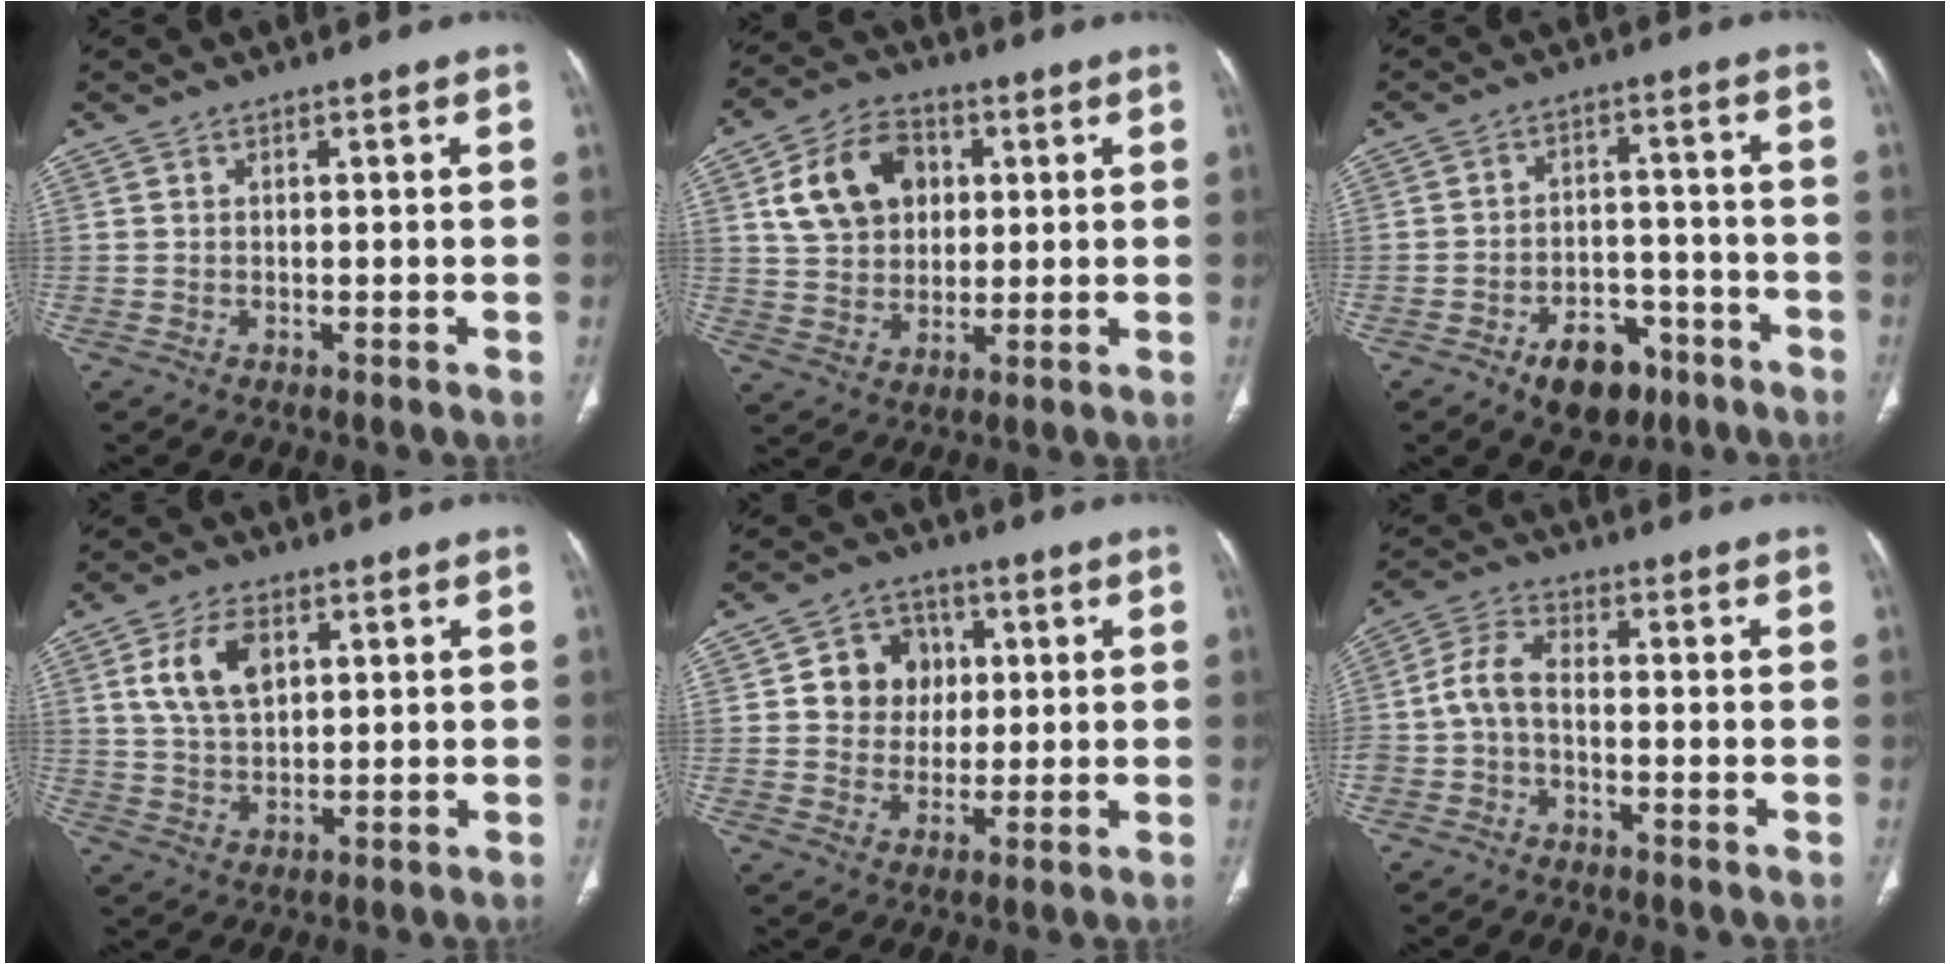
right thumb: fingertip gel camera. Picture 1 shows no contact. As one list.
[{"total": 13.3, "force": [3.7, 10.0, 7.9], "torque": [-0.113, 0.005, 0.066]}, {"total": 10.0, "force": [-5.9, 6.2, 5.2], "torque": [-0.044, 0.039, -0.084]}, {"total": 8.6, "force": [3.0, 5.0, 6.3], "torque": [-0.114, -0.007, 0.060]}, {"total": 9.0, "force": [1.6, 8.0, 3.8], "torque": [-0.014, 0.002, 0.024]}, {"total": 6.0, "force": [-1.6, 2.9, 5.0], "torque": [-0.111, 0.027, -0.043]}]